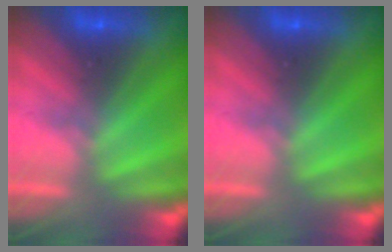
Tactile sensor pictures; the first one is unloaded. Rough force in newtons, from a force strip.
{"total": 0.0}